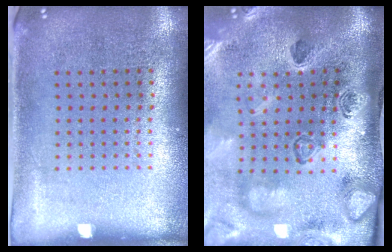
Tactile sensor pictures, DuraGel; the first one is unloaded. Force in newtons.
{"total": 4.6, "press": 3.2, "slide": 3.3}